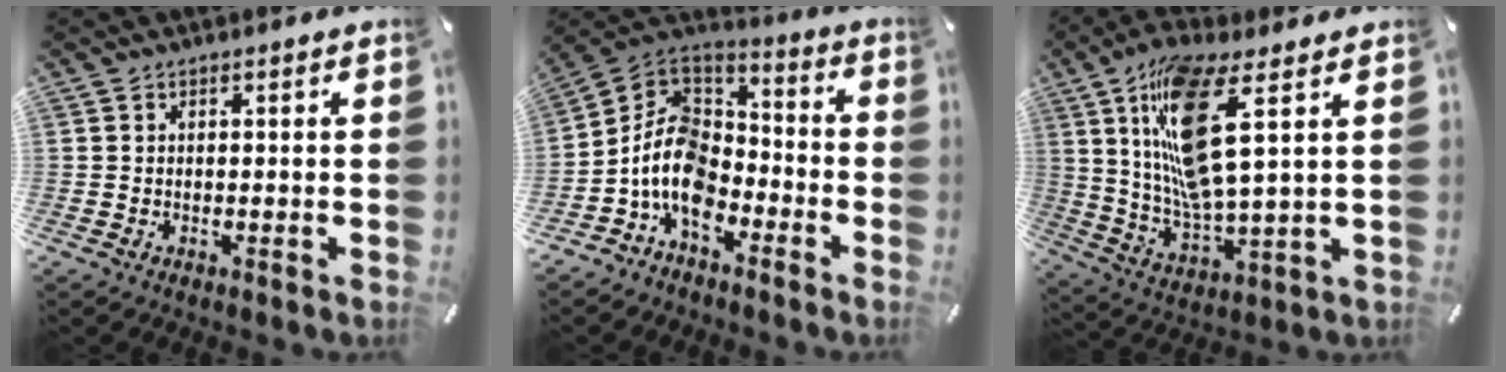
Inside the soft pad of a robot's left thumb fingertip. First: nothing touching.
{"total": 12.7, "force": [-6.8, 8.6, 6.5], "torque": [-0.156, 0.024, -0.136]}
{"total": 17.6, "force": [7.3, 4.4, 15.4], "torque": [-0.325, -0.027, 0.108]}